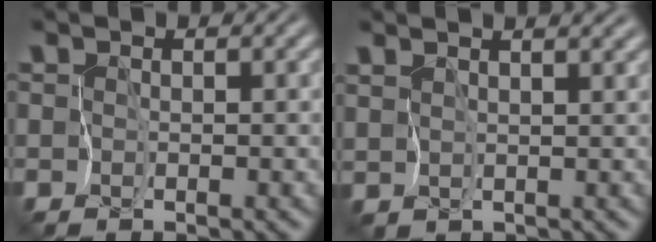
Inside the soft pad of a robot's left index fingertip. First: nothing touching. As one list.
[{"total": 3.0, "force": [2.5, 0.9, 1.6], "torque": [-0.039, 0.014, 0.036]}]